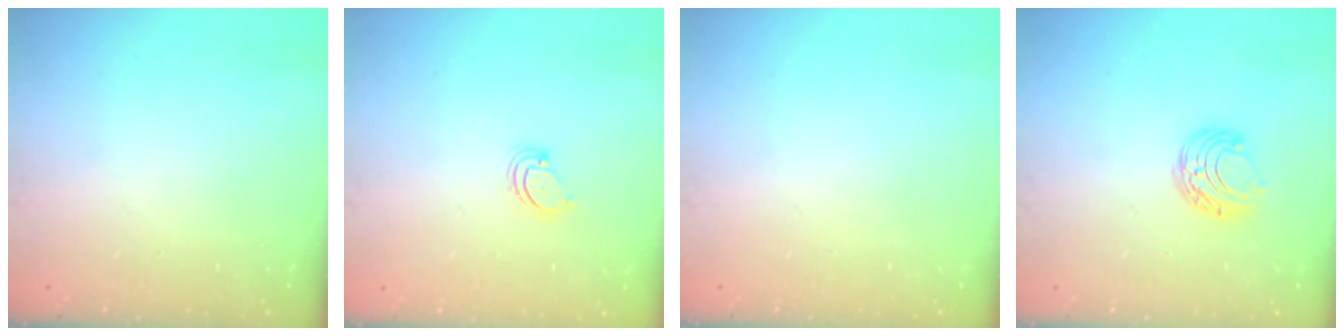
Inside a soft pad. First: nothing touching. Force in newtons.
{"total": 3.0, "press": 3.0, "slide": 0.4}
{"total": 0.0}
{"total": 7.6, "press": 7.6, "slide": 0.6}